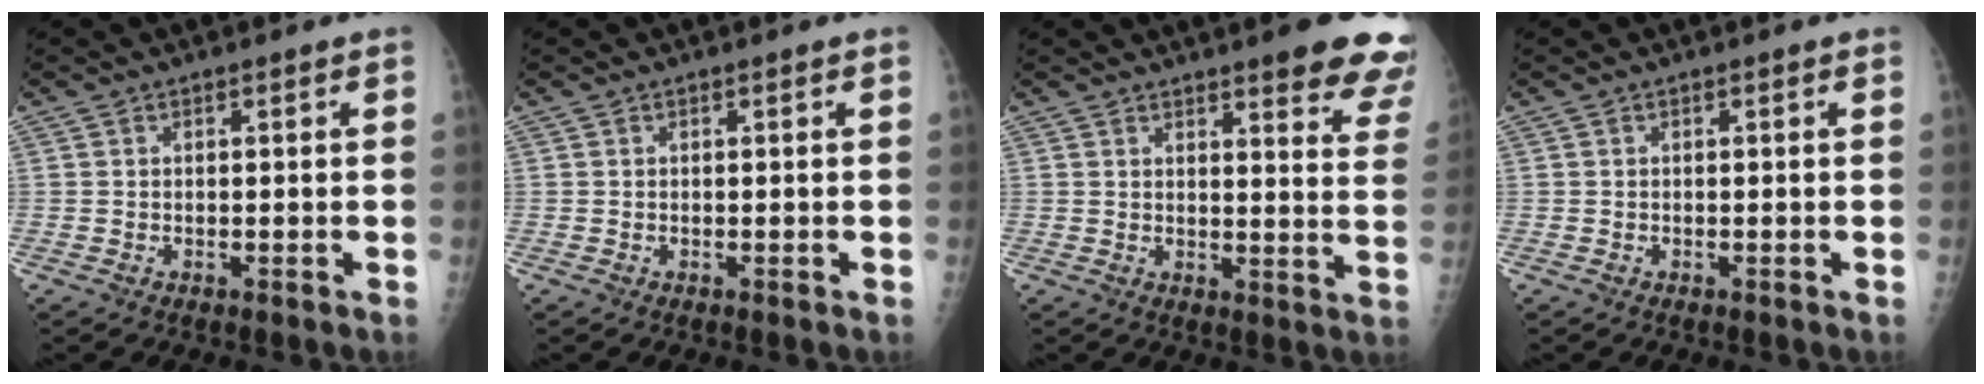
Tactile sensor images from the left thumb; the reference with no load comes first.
{"total": 0.0}
{"total": 13.7, "force": [10.0, 3.1, 8.9], "torque": [-0.071, -0.051, 0.101]}
{"total": 0.0}